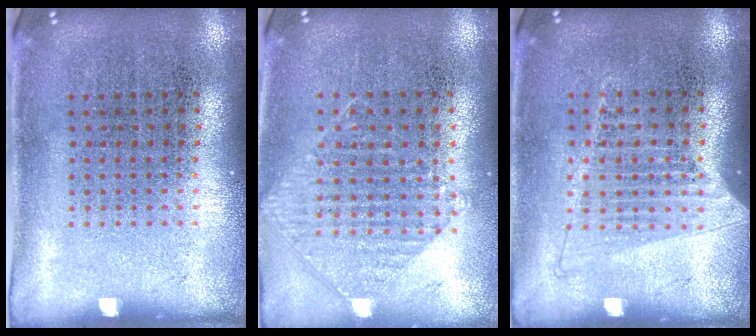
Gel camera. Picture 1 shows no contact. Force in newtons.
{"total": 0.9, "press": 0.9, "slide": 0.1}
{"total": 1.2, "press": 1.1, "slide": 0.5}